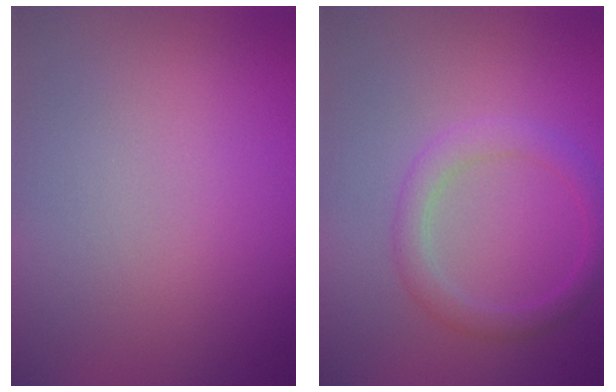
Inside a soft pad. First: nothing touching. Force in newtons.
{"total": 2.5, "press": 2.5, "slide": 0.1}